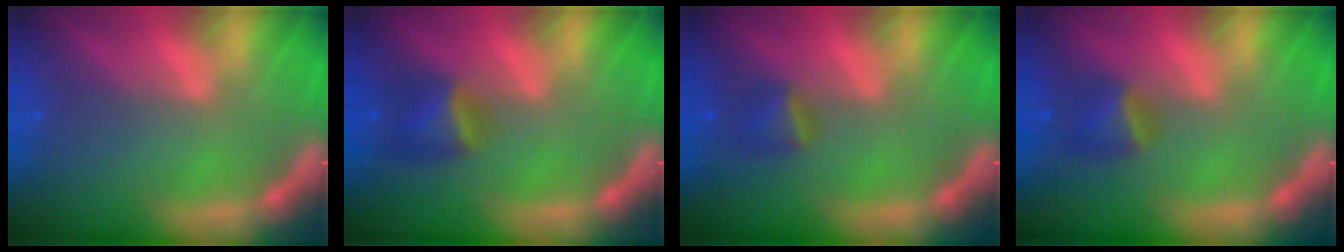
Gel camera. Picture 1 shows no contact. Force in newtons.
{"total": 2.9}
{"total": 1.9}
{"total": 2.4}